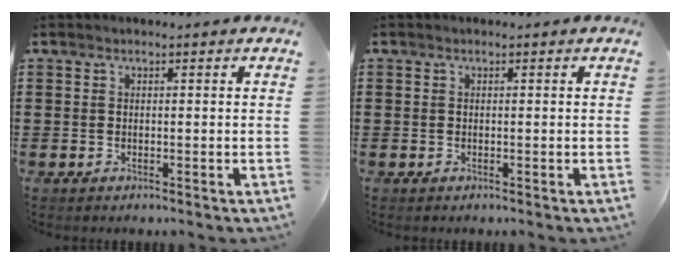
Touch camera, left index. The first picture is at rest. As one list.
[{"total": 0.0}]